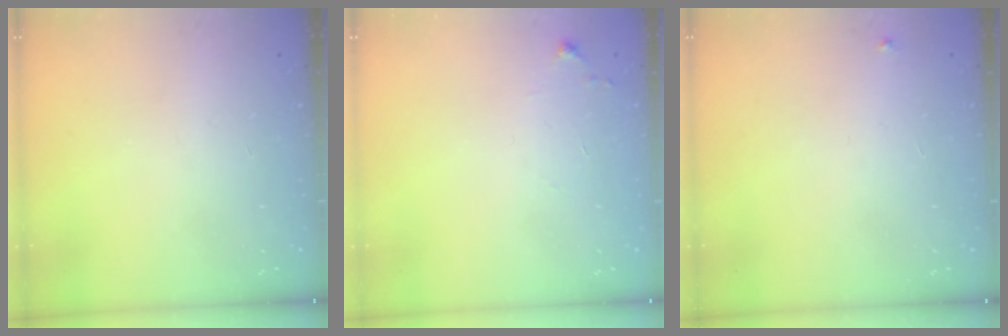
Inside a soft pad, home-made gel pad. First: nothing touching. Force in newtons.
{"total": 4.7, "press": 4.7, "slide": 0.6}
{"total": 2.7, "press": 2.7, "slide": 0.2}